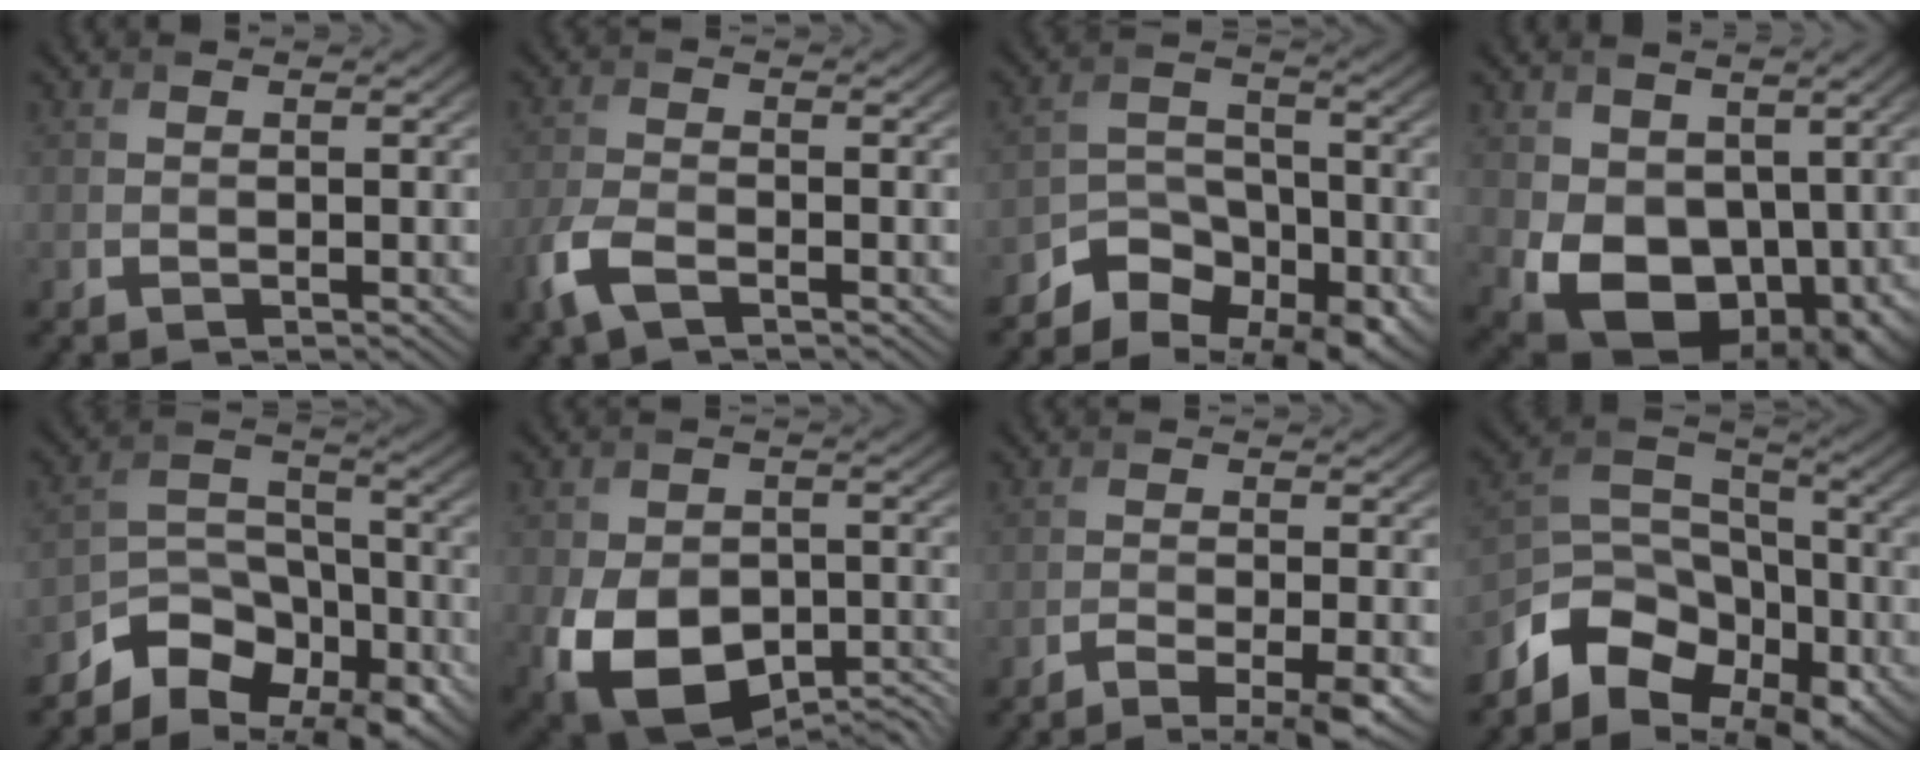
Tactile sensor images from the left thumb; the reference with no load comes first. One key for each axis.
{"total": 4.3, "fx": -2.5, "fy": 1.8, "fz": 3.0, "tx": -0.078, "ty": -0.007, "tz": -0.060}
{"total": 8.2, "fx": -5.9, "fy": 4.7, "fz": 3.2, "tx": -0.053, "ty": -0.006, "tz": -0.110}
{"total": 12.4, "fx": 0.3, "fy": 8.9, "fz": 8.7, "tx": -0.178, "ty": -0.040, "tz": 0.017}
{"total": 10.1, "fx": -7.4, "fy": 5.3, "fz": 4.3, "tx": -0.069, "ty": -0.005, "tz": -0.138}
{"total": 13.6, "fx": -5.5, "fy": 8.7, "fz": 8.8, "tx": -0.168, "ty": -0.044, "tz": -0.078}
{"total": 5.6, "fx": -3.6, "fy": 1.1, "fz": 4.1, "tx": -0.066, "ty": -0.004, "tz": -0.063}
{"total": 11.1, "fx": -6.9, "fy": 6.6, "fz": 5.5, "tx": -0.101, "ty": -0.006, "tz": -0.142}